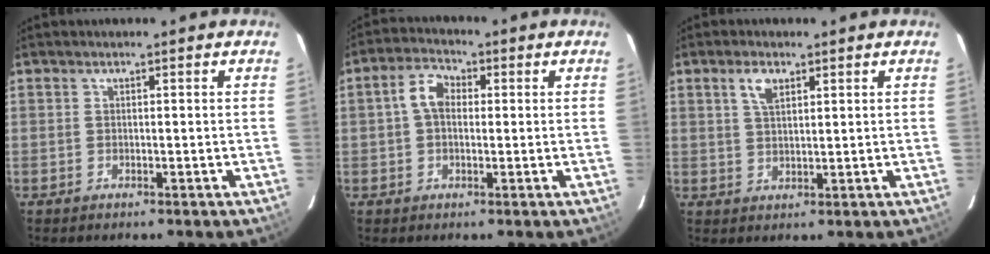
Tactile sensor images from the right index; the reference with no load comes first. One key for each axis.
{"total": 4.7, "fx": 0.3, "fy": 3.4, "fz": 3.3, "tx": -0.064, "ty": 0.020, "tz": 0.004}
{"total": 3.7, "fx": 1.9, "fy": 1.7, "fz": 2.6, "tx": -0.049, "ty": 0.007, "tz": 0.036}